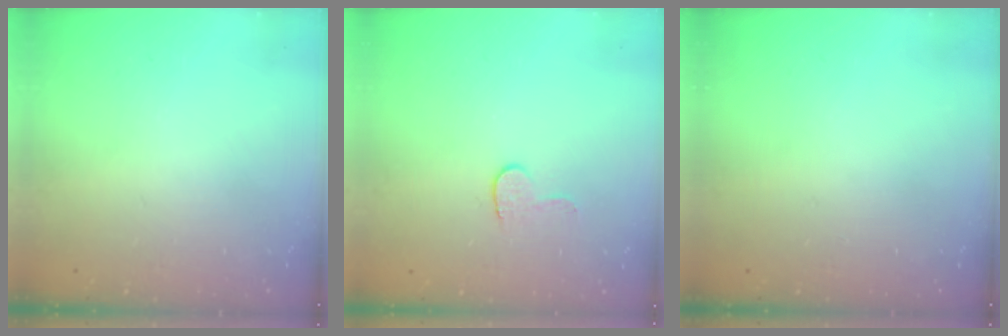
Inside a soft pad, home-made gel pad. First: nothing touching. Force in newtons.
{"total": 5.9, "press": 5.9, "slide": 0.5}
{"total": 0.0}